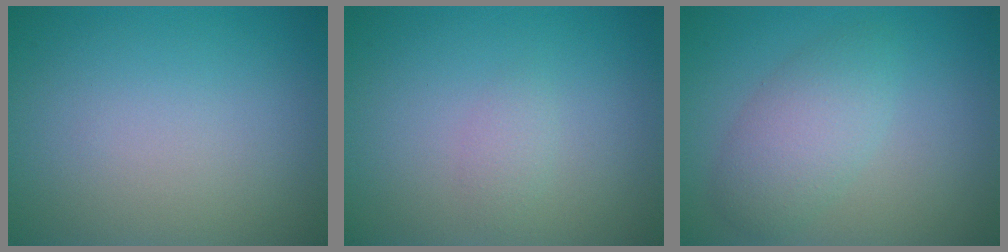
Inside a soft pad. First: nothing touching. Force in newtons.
{"total": 1.0, "press": 1.0, "slide": 0.1}
{"total": 3.6, "press": 3.6, "slide": 0.2}